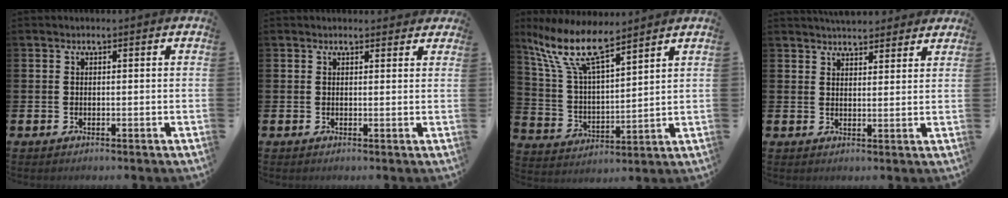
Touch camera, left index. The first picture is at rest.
{"total": 1.1, "force": [0.9, 0.6, 0.1], "torque": [0.010, 0.002, 0.014]}
{"total": 11.3, "force": [9.0, 2.7, 6.2], "torque": [-0.158, -0.033, 0.161]}
{"total": 4.3, "force": [4.1, 0.9, 0.2], "torque": [0.001, -0.021, 0.075]}